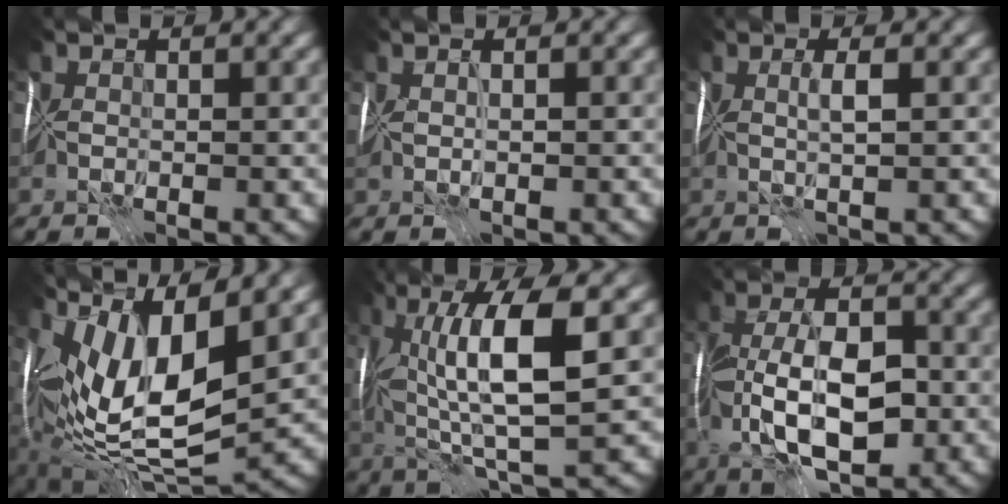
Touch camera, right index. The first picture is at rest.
{"total": 0.6, "force": [0.0, -0.6, 0.1], "torque": [0.002, -0.004, 0.003]}
{"total": 1.5, "force": [0.0, -1.4, 0.4], "torque": [0.001, -0.008, 0.003]}
{"total": 13.0, "force": [2.7, 4.6, 11.8], "torque": [-0.209, -0.001, 0.056]}
{"total": 7.7, "force": [1.2, 0.7, 7.6], "torque": [-0.113, -0.003, 0.023]}
{"total": 8.2, "force": [-2.6, 2.9, 7.2], "torque": [-0.116, -0.004, -0.050]}